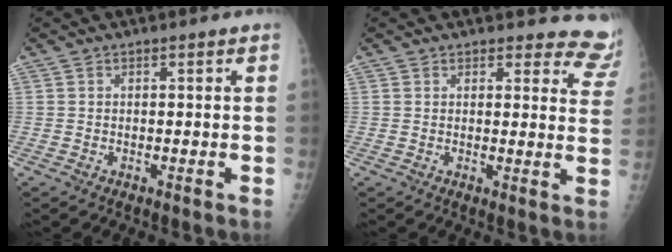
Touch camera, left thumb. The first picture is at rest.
{"total": 9.2, "force": [8.8, 2.7, -0.1], "torque": [0.060, -0.067, 0.059]}